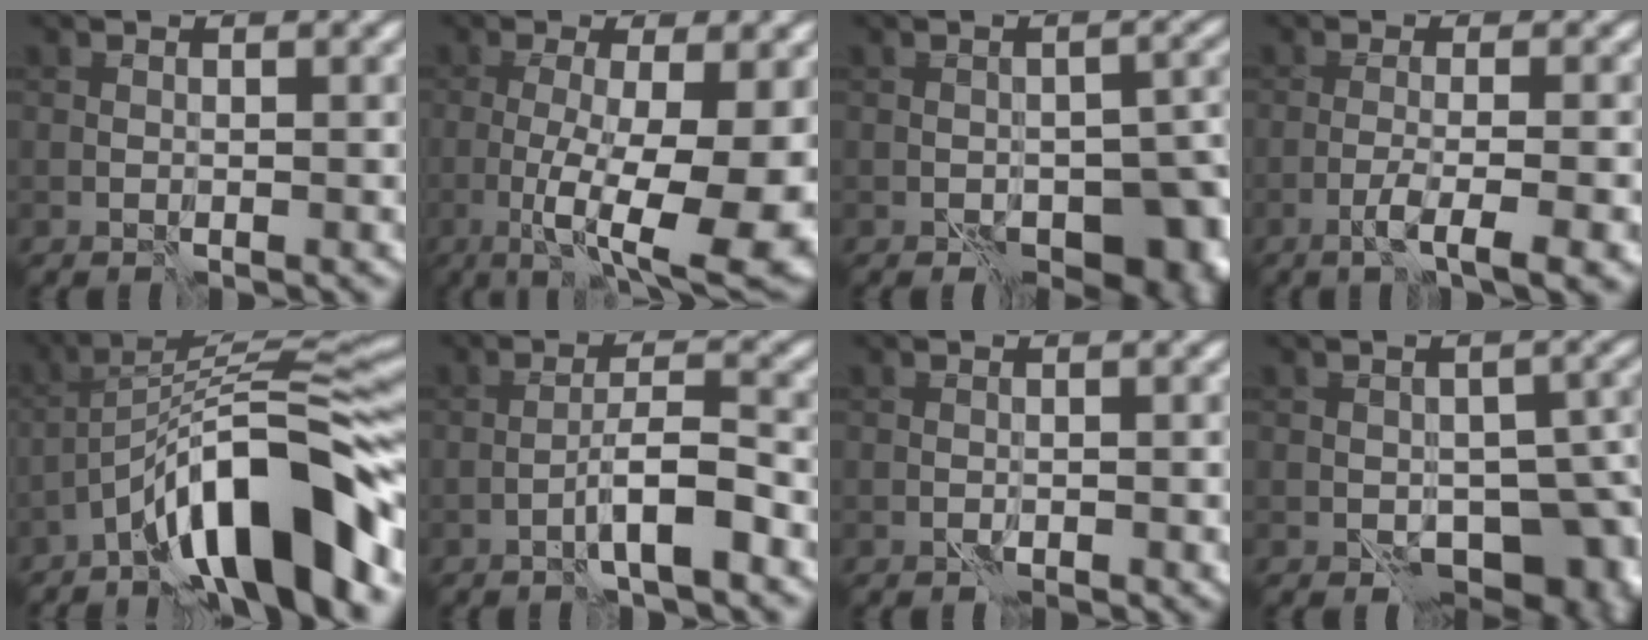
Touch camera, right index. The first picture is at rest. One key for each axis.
{"total": 11.6, "fx": -2.5, "fy": 3.1, "fz": 10.9, "tx": -0.157, "ty": -0.012, "tz": -0.032}
{"total": 7.7, "fx": -3.9, "fy": 4.1, "fz": 5.2, "tx": -0.060, "ty": -0.006, "tz": -0.041}
{"total": 4.6, "fx": -2.3, "fy": 1.0, "fz": 3.9, "tx": -0.059, "ty": 0.002, "tz": -0.043}
{"total": 11.7, "fx": -6.9, "fy": 2.6, "fz": 9.1, "tx": -0.128, "ty": 0.026, "tz": -0.119}
{"total": 3.6, "fx": -1.9, "fy": 0.4, "fz": 3.1, "tx": -0.051, "ty": 0.016, "tz": -0.039}
{"total": 1.1, "fx": -0.5, "fy": 0.3, "fz": 0.9, "tx": -0.013, "ty": 0.001, "tz": -0.009}
{"total": 9.1, "fx": -3.9, "fy": 5.1, "fz": 6.4, "tx": -0.066, "ty": -0.017, "tz": -0.044}